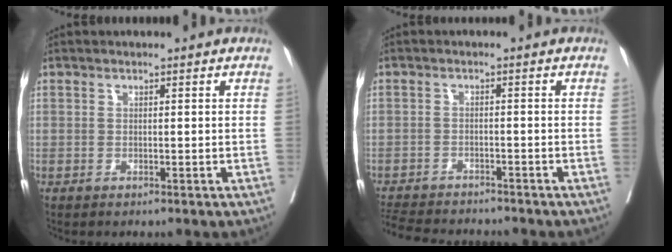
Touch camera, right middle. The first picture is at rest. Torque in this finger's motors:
{"motor_torque": [0.58, -0.71, 0.08, 0.02]}